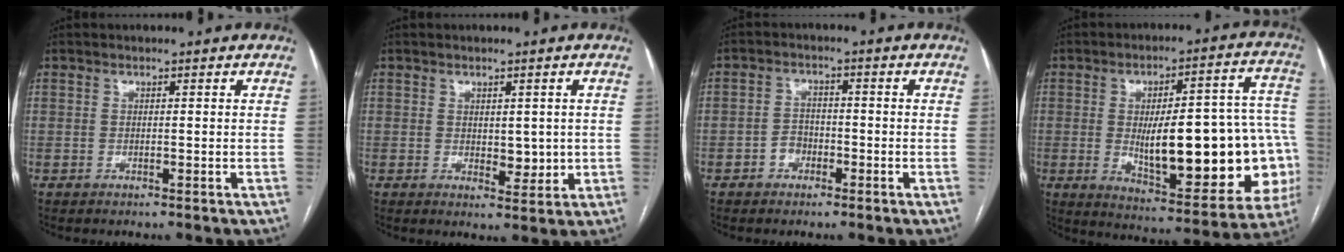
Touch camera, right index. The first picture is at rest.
{"total": 3.6, "force": [0.2, 2.0, 3.0], "torque": [-0.037, -0.006, 0.011]}
{"total": 2.9, "force": [-1.5, 2.2, 1.2], "torque": [-0.014, 0.010, -0.028]}
{"total": 26.1, "force": [-3.2, 7.5, 24.8], "torque": [-0.268, 0.026, -0.018]}